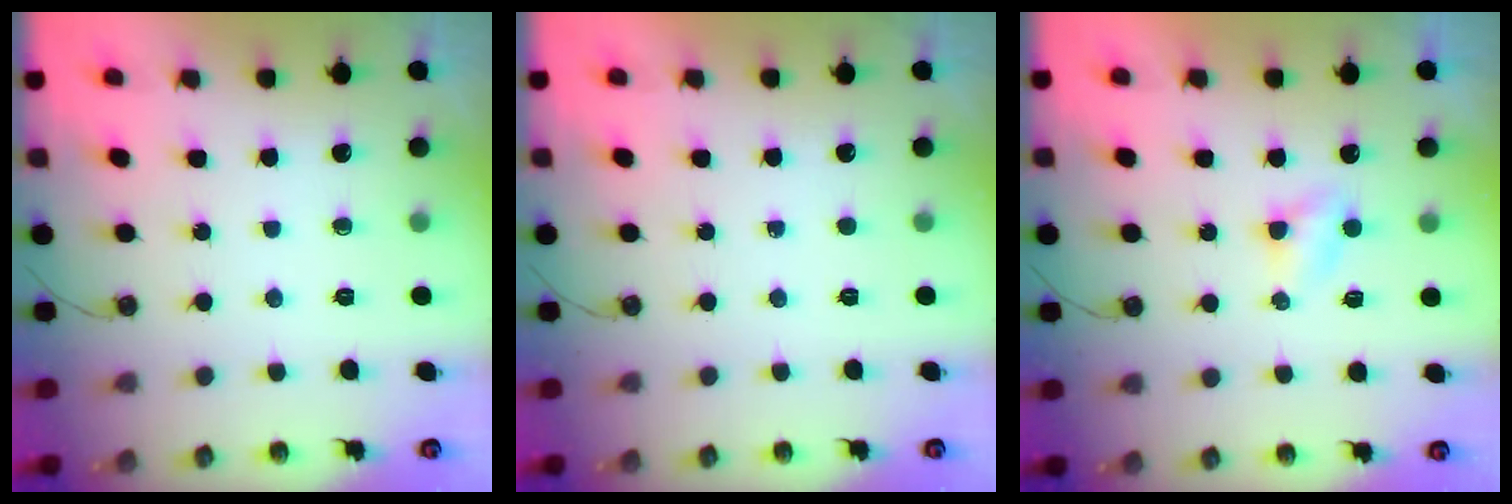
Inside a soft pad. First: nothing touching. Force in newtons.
{"total": 0.0}
{"total": 2.7, "press": 2.7, "slide": 0.3}